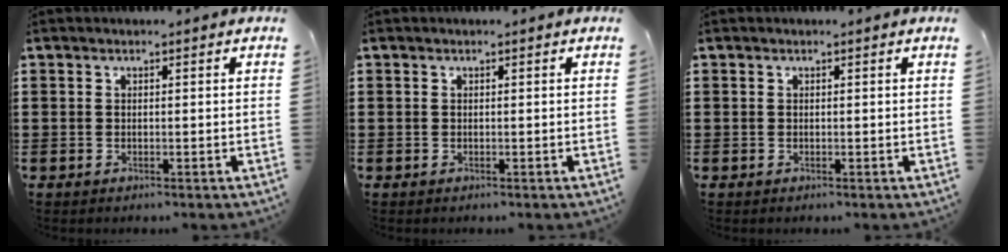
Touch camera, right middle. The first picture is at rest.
{"total": 0.0}
{"total": 0.0}